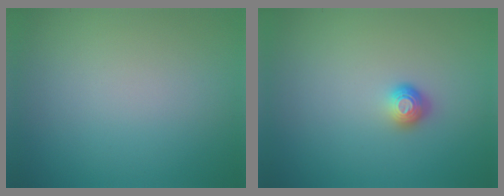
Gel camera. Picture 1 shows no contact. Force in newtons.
{"total": 1.2, "press": 0.9, "slide": 0.7}